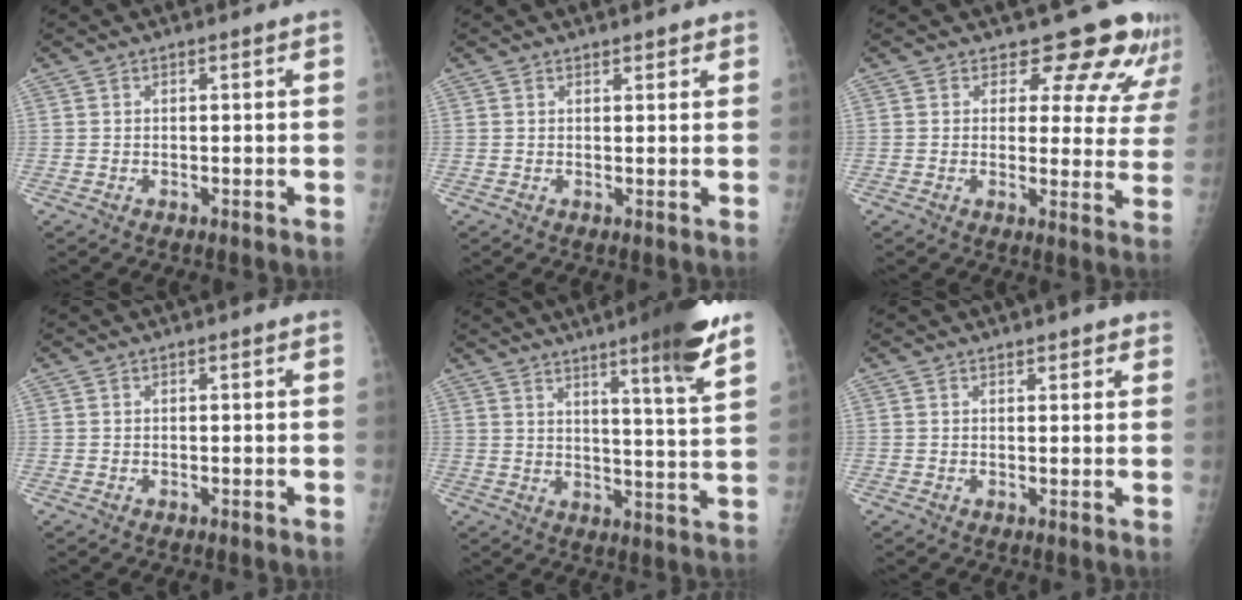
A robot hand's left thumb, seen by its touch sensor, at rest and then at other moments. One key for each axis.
{"total": 1.6, "fx": 1.3, "fy": 0.8, "fz": 0.6, "tx": 0.004, "ty": -0.005, "tz": 0.013}
{"total": 12.2, "fx": 11.0, "fy": 4.9, "fz": 2.0, "tx": 0.026, "ty": -0.081, "tz": 0.100}
{"total": 0.0}
{"total": 15.9, "fx": 10.9, "fy": 0.6, "fz": 11.6, "tx": -0.151, "ty": -0.053, "tz": 0.143}
{"total": 2.2, "fx": 1.8, "fy": 1.0, "fz": 0.7, "tx": 0.010, "ty": -0.005, "tz": 0.017}